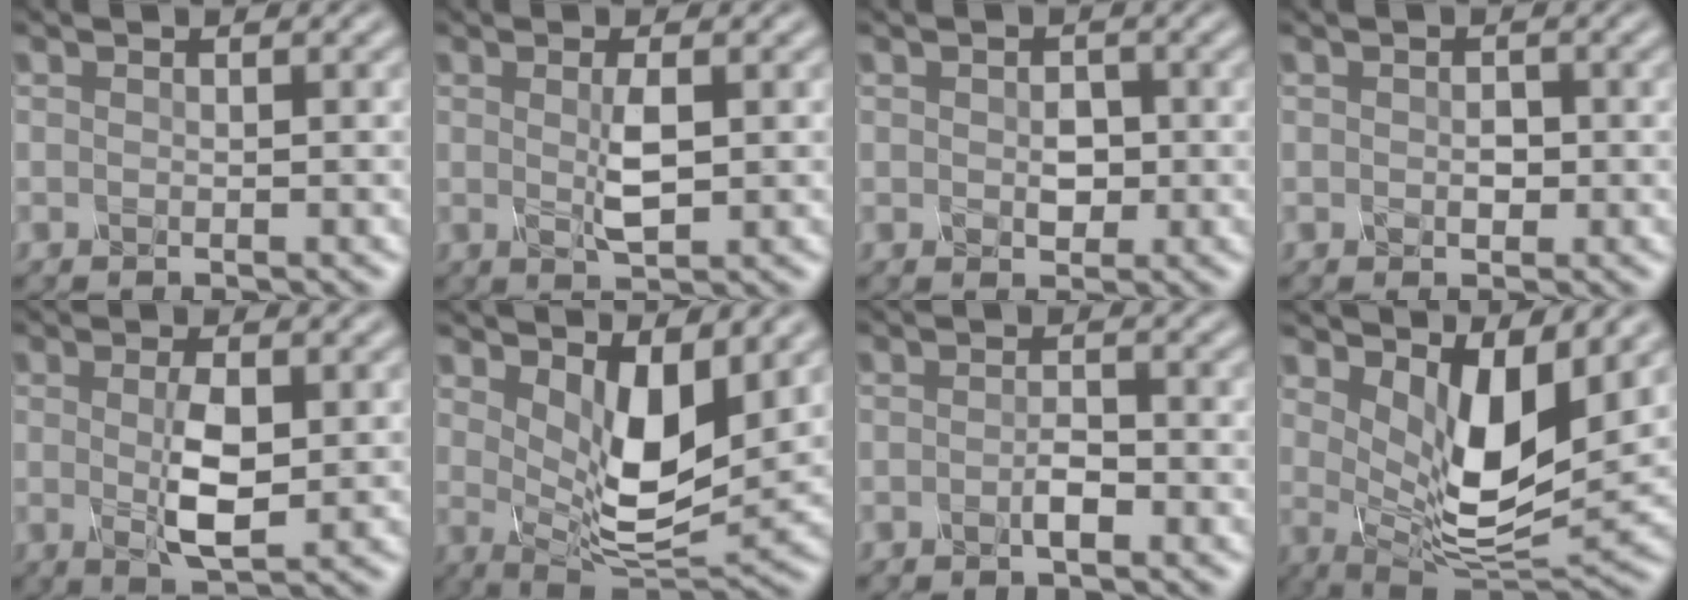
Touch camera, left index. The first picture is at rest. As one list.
[{"total": 1.9, "force": [0.3, 0.2, 1.9], "torque": [-0.046, 0.002, 0.009]}, {"total": 1.3, "force": [-0.1, 1.0, 0.8], "torque": [-0.019, 0.003, -0.001]}, {"total": 0.6, "force": [-0.1, 0.4, 0.3], "torque": [-0.011, 0.006, -0.001]}, {"total": 3.5, "force": [0.2, 0.9, 3.4], "torque": [-0.077, -0.001, 0.007]}, {"total": 6.7, "force": [2.2, 2.9, 5.6], "torque": [-0.103, -0.016, 0.044]}, {"total": 1.0, "force": [-0.5, 0.1, 0.8], "torque": [-0.022, 0.006, -0.012]}, {"total": 7.5, "force": [2.6, 3.1, 6.3], "torque": [-0.119, -0.017, 0.052]}]